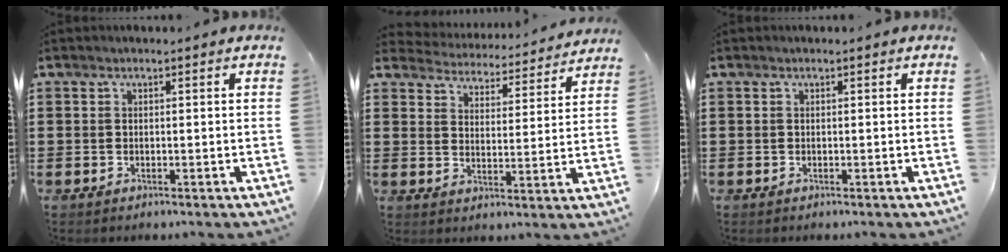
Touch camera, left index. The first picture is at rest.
{"total": 4.3, "force": [4.3, -0.1, -0.4], "torque": [-0.012, -0.043, 0.069]}
{"total": 0.0}